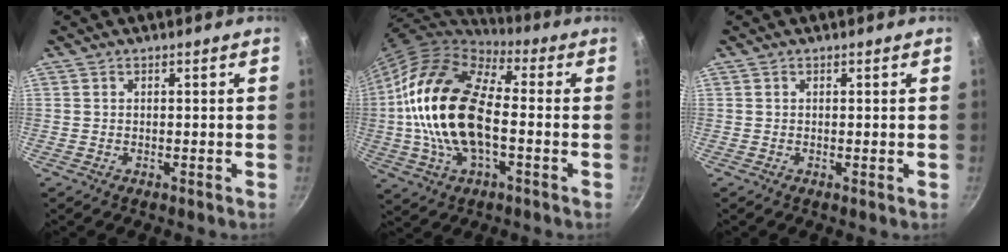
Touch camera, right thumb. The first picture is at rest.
{"total": 21.0, "force": [-1.0, 11.1, 17.8], "torque": [-0.321, 0.025, -0.028]}
{"total": 0.0}